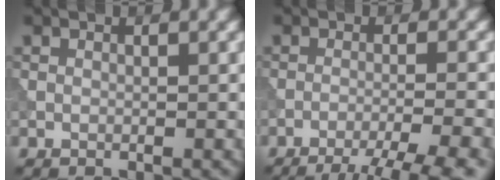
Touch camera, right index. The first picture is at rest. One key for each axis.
{"total": 7.4, "fx": -5.6, "fy": 1.3, "fz": 4.6, "tx": -0.064, "ty": -0.008, "tz": -0.077}